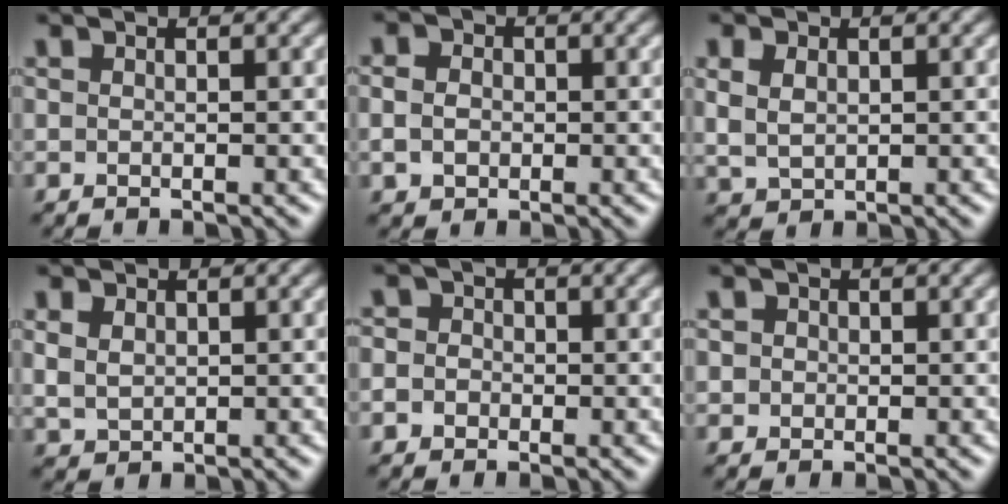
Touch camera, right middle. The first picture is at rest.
{"total": 2.9, "force": [0.3, 2.5, 1.4], "torque": [-0.026, 0.011, -0.009]}
{"total": 2.1, "force": [0.9, 1.5, 1.1], "torque": [-0.031, 0.000, 0.023]}
{"total": 1.9, "force": [1.0, 1.4, 0.8], "torque": [-0.022, 0.000, 0.025]}
{"total": 3.1, "force": [0.2, 2.8, 1.2], "torque": [-0.002, 0.018, -0.029]}
{"total": 1.0, "force": [0.2, 1.0, 0.1], "torque": [0.003, 0.002, 0.001]}